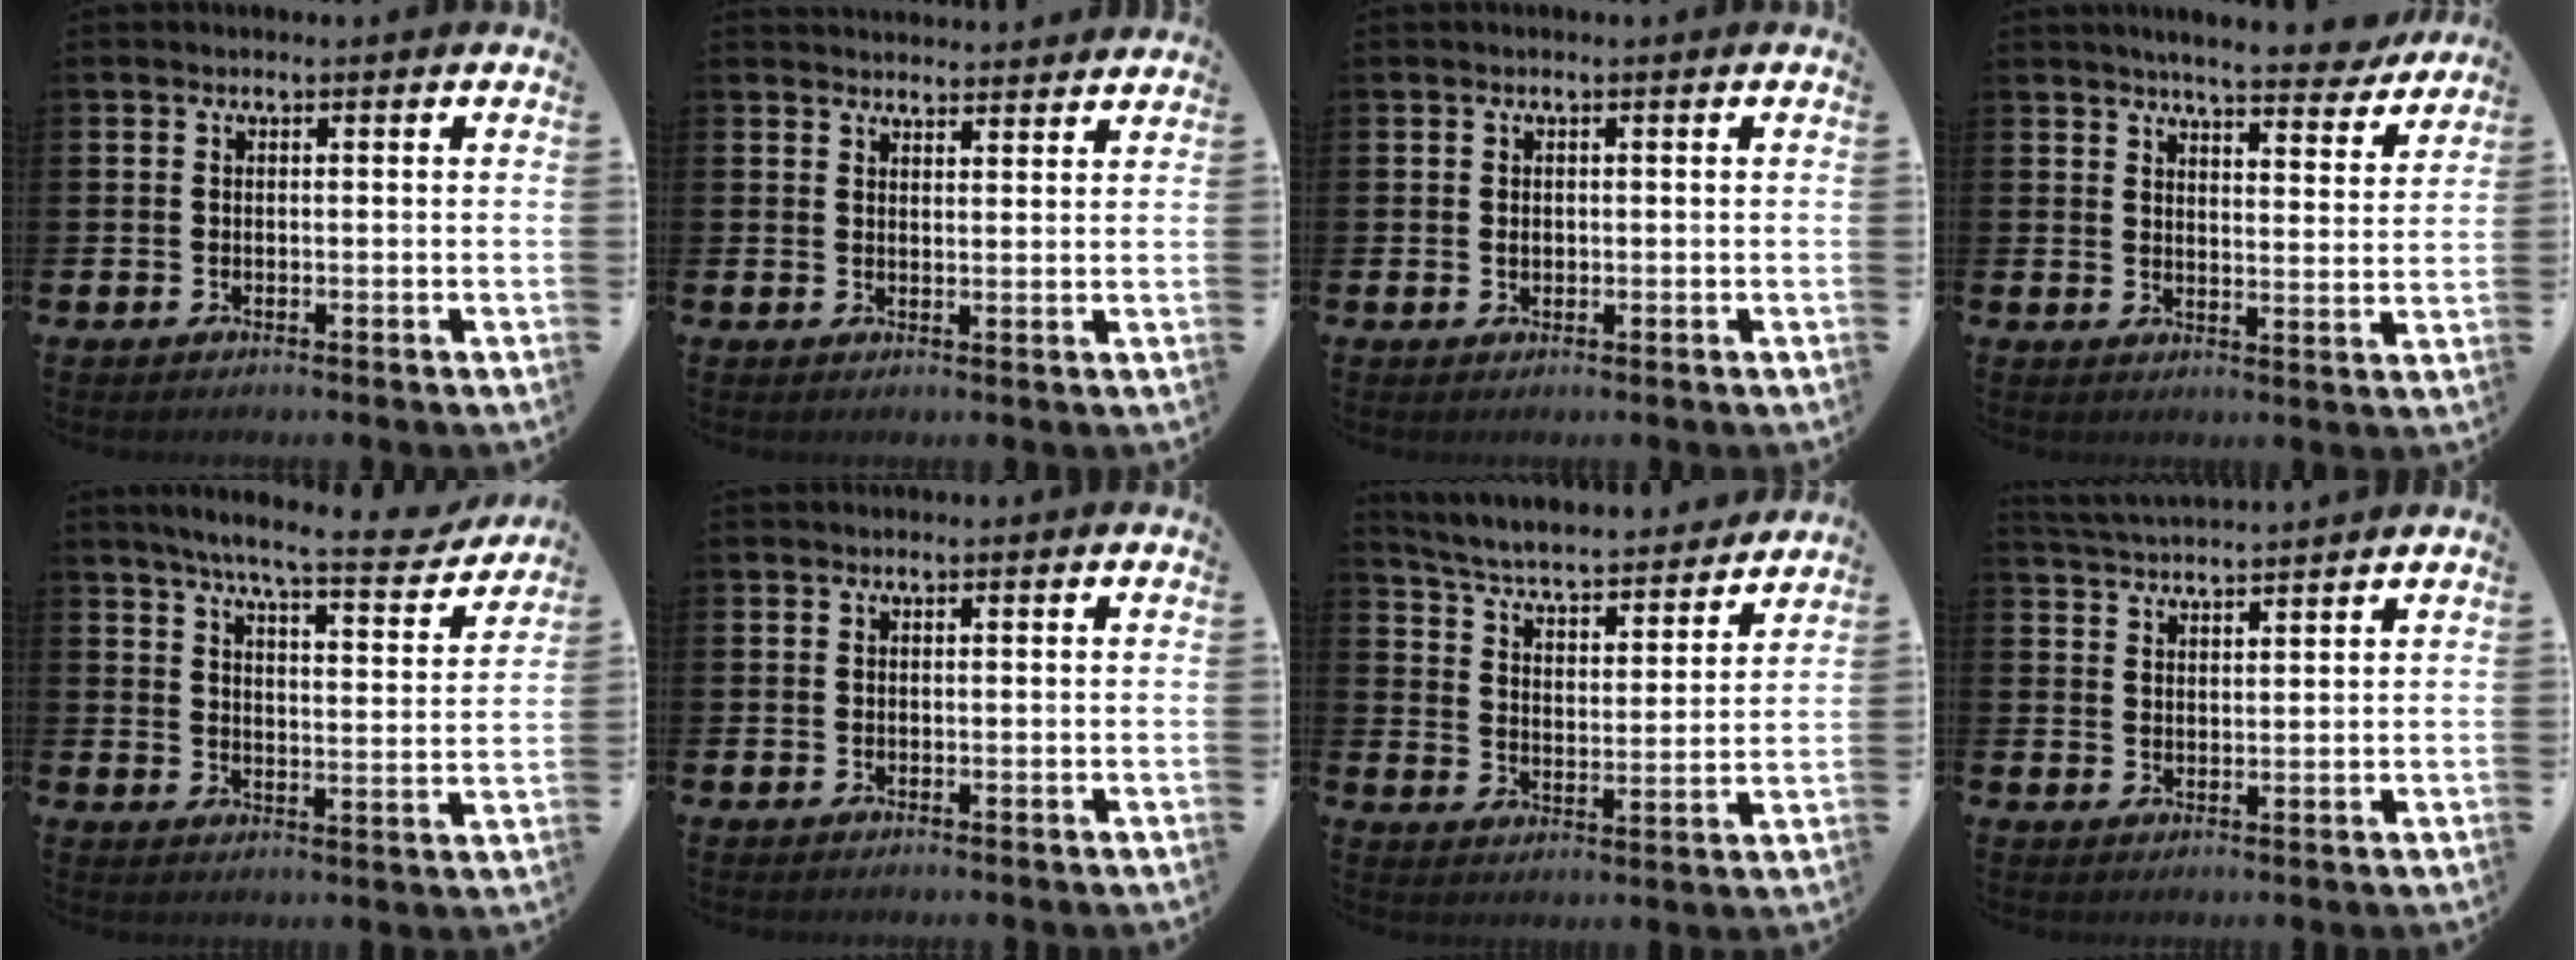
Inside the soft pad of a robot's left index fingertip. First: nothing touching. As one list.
[{"total": 3.1, "force": [3.1, 0.3, -0.1], "torque": [-0.004, -0.016, 0.057]}, {"total": 0.8, "force": [0.2, 0.7, 0.4], "torque": [-0.002, 0.002, 0.000]}, {"total": 5.9, "force": [5.7, 0.4, 1.6], "torque": [-0.038, -0.036, 0.097]}, {"total": 7.2, "force": [6.5, 0.5, 3.1], "torque": [-0.070, -0.048, 0.106]}, {"total": 0.0}, {"total": 5.5, "force": [5.2, 0.9, 1.6], "torque": [-0.064, -0.046, 0.081]}, {"total": 3.6, "force": [3.6, -0.2, 0.1], "torque": [-0.013, -0.022, 0.064]}]